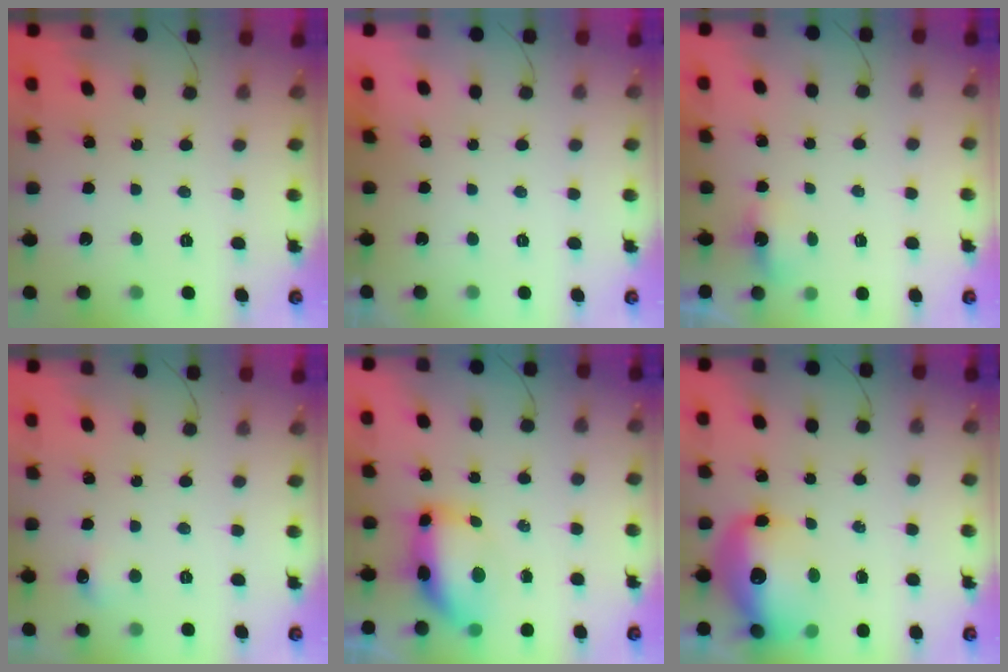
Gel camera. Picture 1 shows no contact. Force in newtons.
{"total": 1.8, "press": 0.1, "slide": 1.8}
{"total": 2.0, "press": 1.8, "slide": 0.8}
{"total": 3.7, "press": 3.3, "slide": 1.6}
{"total": 8.6, "press": 8.4, "slide": 1.6}
{"total": 14.6, "press": 14.3, "slide": 3.2}